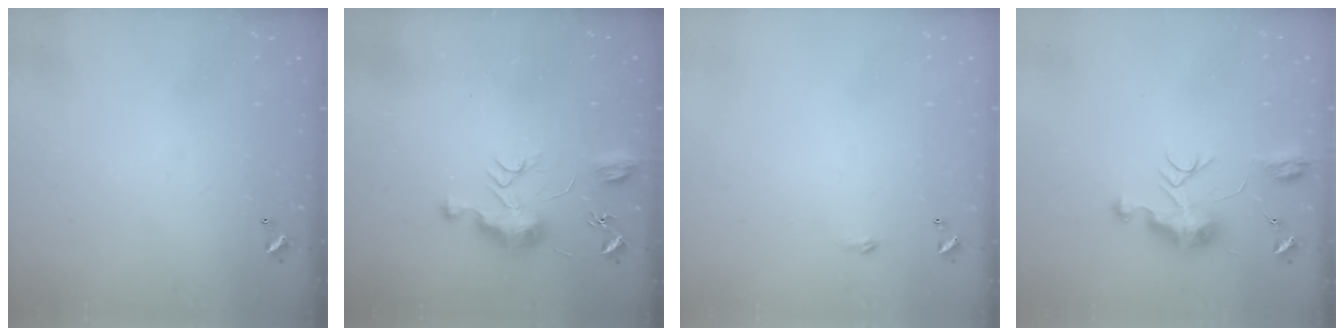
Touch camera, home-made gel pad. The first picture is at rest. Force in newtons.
{"total": 11.4, "press": 11.4, "slide": 0.4}
{"total": 2.2, "press": 2.2, "slide": 0.4}
{"total": 9.5, "press": 9.5, "slide": 0.5}